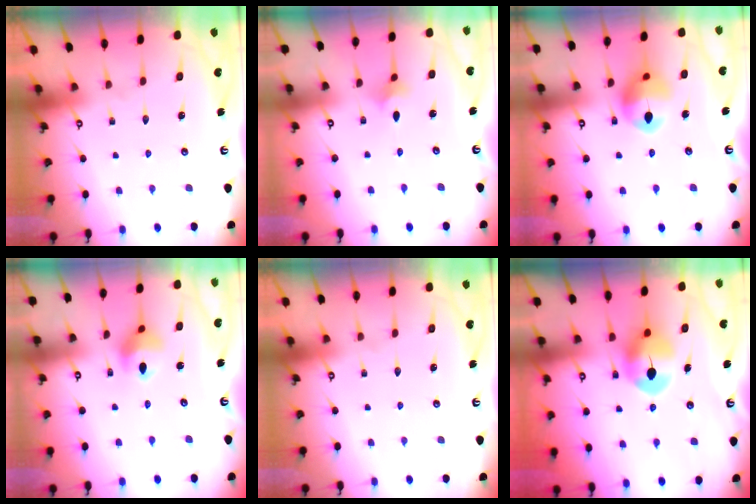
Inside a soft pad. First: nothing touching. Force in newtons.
{"total": 1.8, "press": 1.7, "slide": 0.5}
{"total": 13.3, "press": 13.2, "slide": 1.4}
{"total": 9.8, "press": 9.4, "slide": 2.6}
{"total": 0.0}
{"total": 7.5, "press": 7.4, "slide": 0.4}